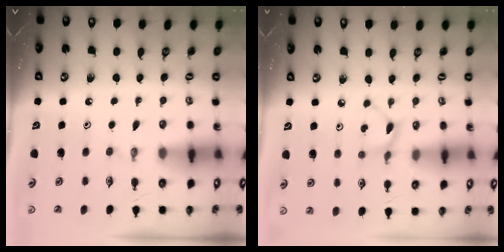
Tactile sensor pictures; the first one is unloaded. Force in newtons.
{"total": 1.8, "press": 1.8, "slide": 0.1}